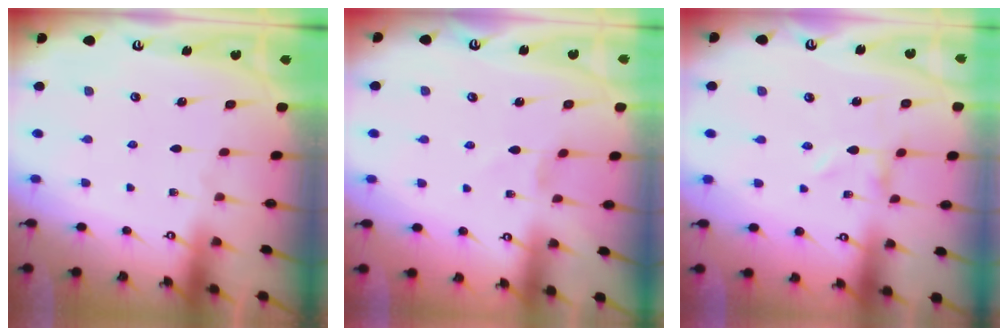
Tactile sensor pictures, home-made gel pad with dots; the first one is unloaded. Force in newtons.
{"total": 0.0}
{"total": 0.0}